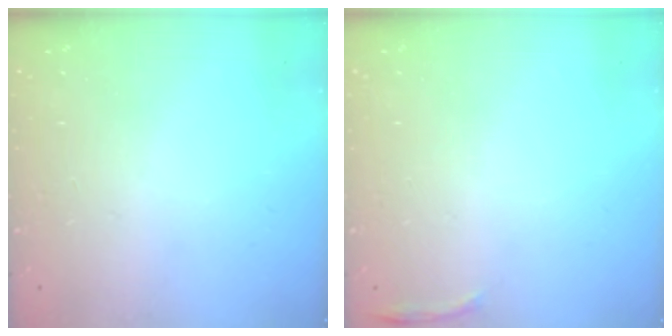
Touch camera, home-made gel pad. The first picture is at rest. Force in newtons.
{"total": 4.0, "press": 3.7, "slide": 1.6}